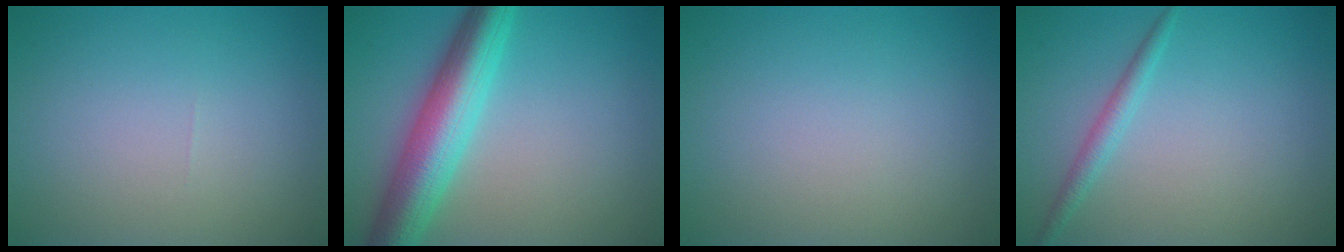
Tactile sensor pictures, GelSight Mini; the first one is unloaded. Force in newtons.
{"total": 7.4, "press": 7.4, "slide": 0.2}
{"total": 0.0}
{"total": 1.6, "press": 1.6, "slide": 0.1}